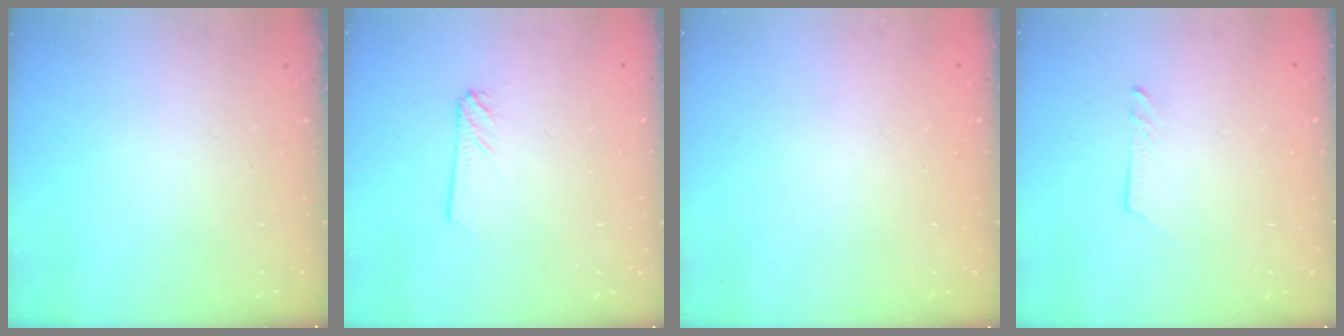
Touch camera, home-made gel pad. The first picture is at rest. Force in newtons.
{"total": 2.4, "press": 2.4, "slide": 0.2}
{"total": 0.0}
{"total": 1.2, "press": 1.2, "slide": 0.1}